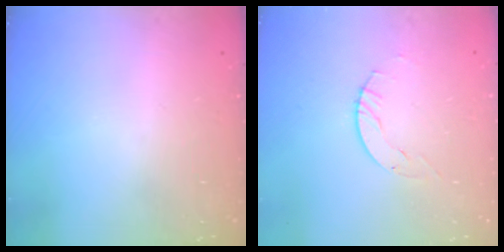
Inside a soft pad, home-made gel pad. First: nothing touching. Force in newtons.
{"total": 2.9, "press": 2.9, "slide": 0.4}